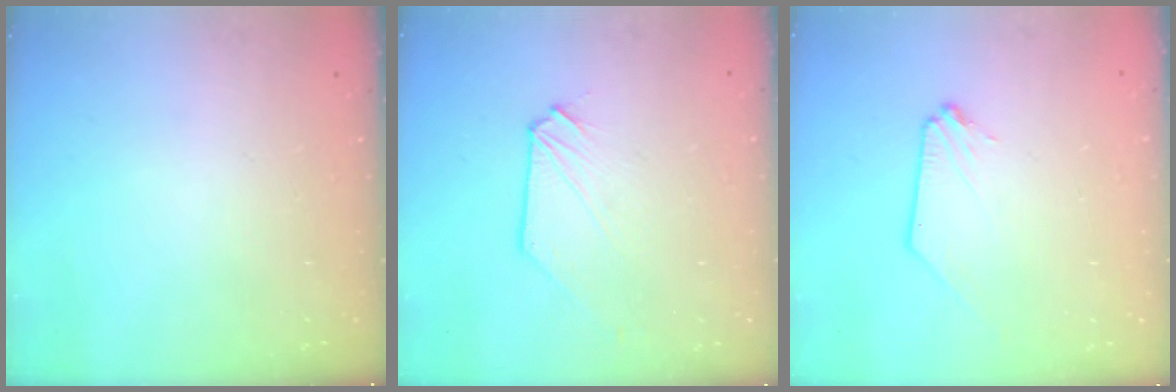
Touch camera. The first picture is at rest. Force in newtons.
{"total": 0.5, "press": 0.5, "slide": 0.0}
{"total": 0.0}